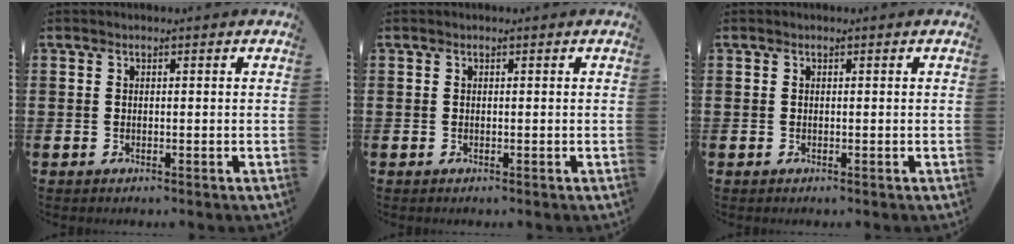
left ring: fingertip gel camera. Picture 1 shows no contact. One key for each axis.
{"total": 0.0}
{"total": 0.0}